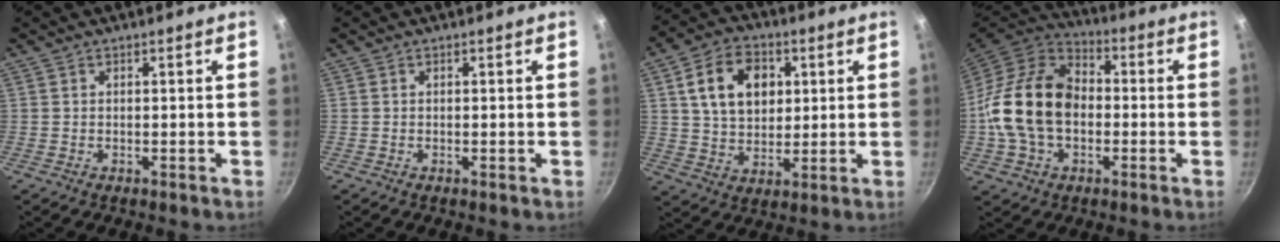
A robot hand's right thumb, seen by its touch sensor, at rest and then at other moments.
{"total": 0.0}
{"total": 13.3, "force": [3.6, 9.6, 8.5], "torque": [-0.119, -0.001, 0.060]}
{"total": 18.9, "force": [-1.5, 13.2, 13.5], "torque": [-0.225, 0.034, -0.038]}